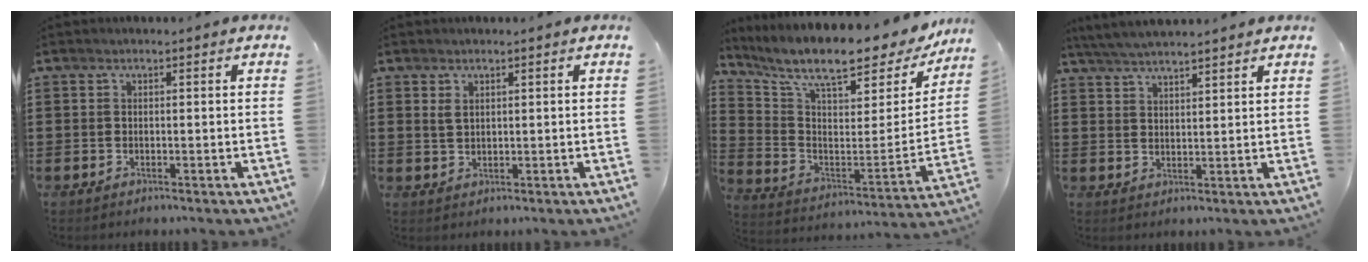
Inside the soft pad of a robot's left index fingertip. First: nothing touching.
{"total": 1.5, "force": [0.8, 0.8, 1.0], "torque": [-0.022, 0.003, 0.016]}
{"total": 10.6, "force": [8.6, 1.9, 5.8], "torque": [-0.134, -0.065, 0.141]}
{"total": 4.0, "force": [3.8, -0.1, 1.0], "torque": [-0.032, -0.008, 0.070]}